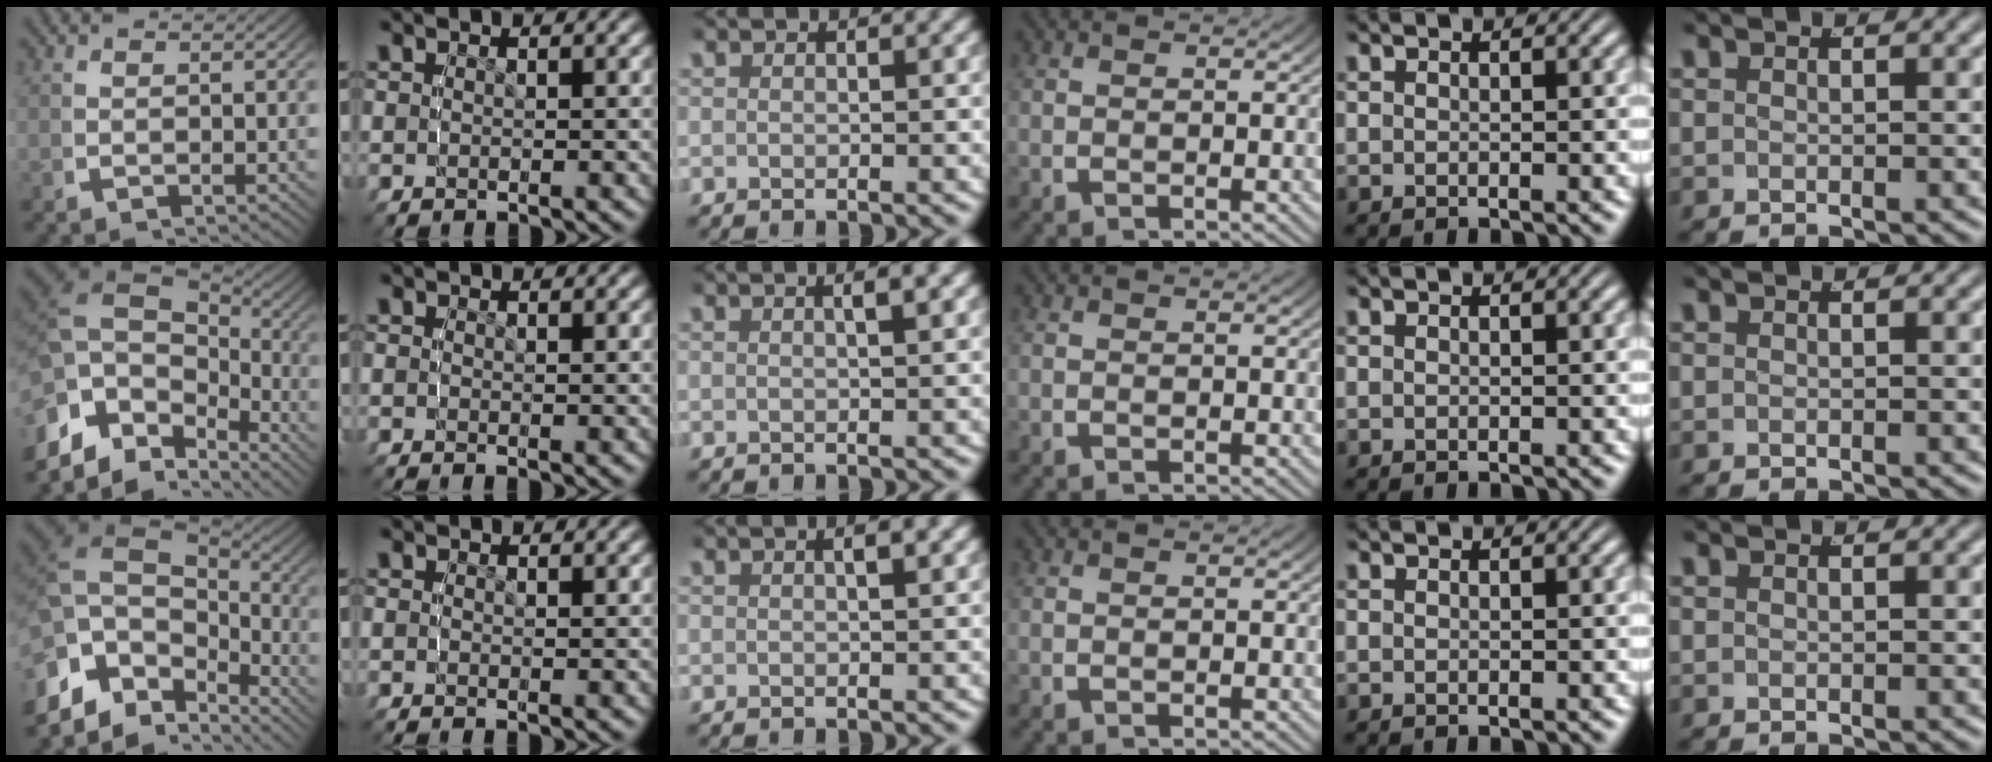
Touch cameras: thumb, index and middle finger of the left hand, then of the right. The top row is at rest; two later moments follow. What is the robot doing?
{"motion": "lift_and_place", "object": "air blower"}